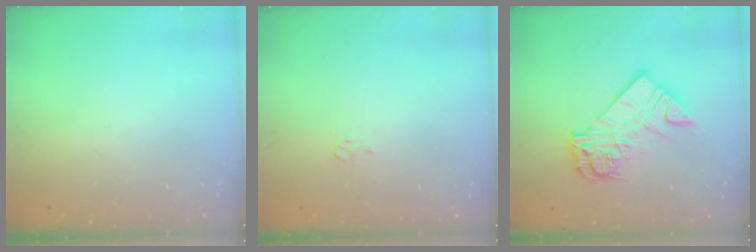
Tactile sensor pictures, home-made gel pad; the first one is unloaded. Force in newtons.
{"total": 4.1, "press": 4.1, "slide": 0.4}
{"total": 13.7, "press": 13.7, "slide": 1.4}